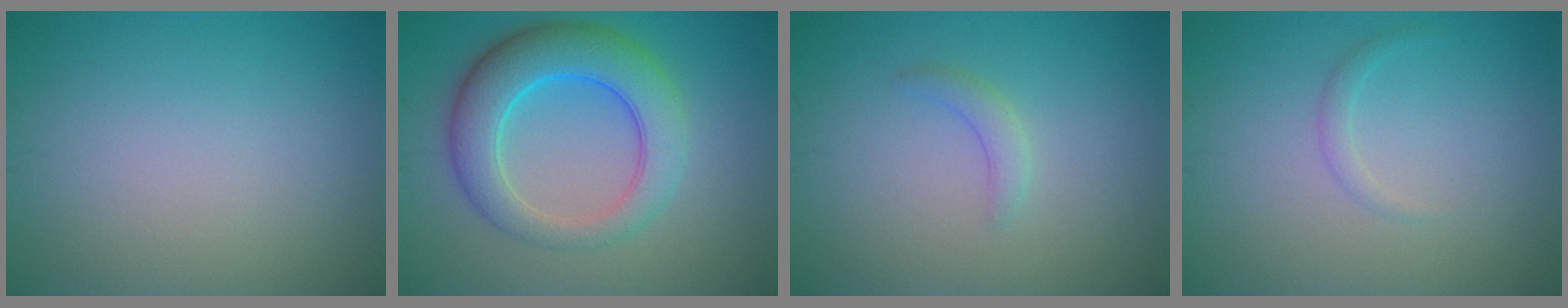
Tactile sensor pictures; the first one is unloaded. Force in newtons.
{"total": 7.4, "press": 7.4, "slide": 0.1}
{"total": 1.4, "press": 1.4, "slide": 0.1}
{"total": 1.0, "press": 1.0, "slide": 0.1}